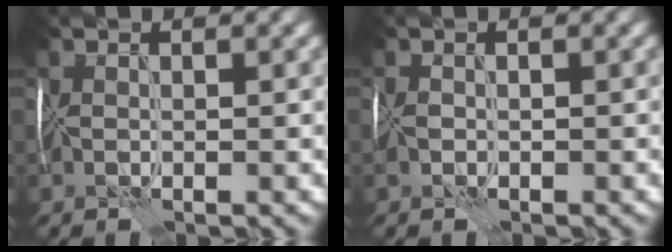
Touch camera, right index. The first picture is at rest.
{"total": 1.1, "force": [-0.6, 0.8, 0.4], "torque": [-0.010, -0.001, -0.018]}